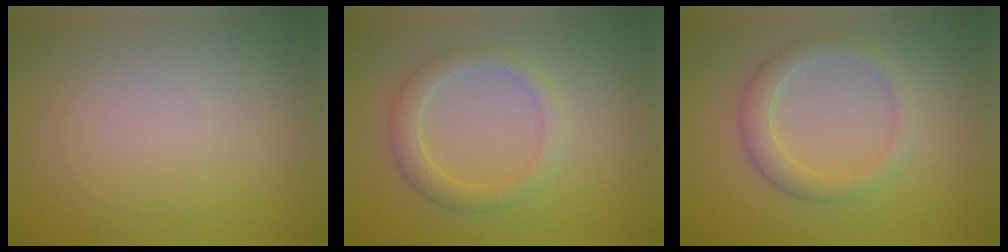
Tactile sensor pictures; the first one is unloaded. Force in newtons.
{"total": 2.6, "press": 2.6, "slide": 0.1}
{"total": 2.7, "press": 2.7, "slide": 0.1}